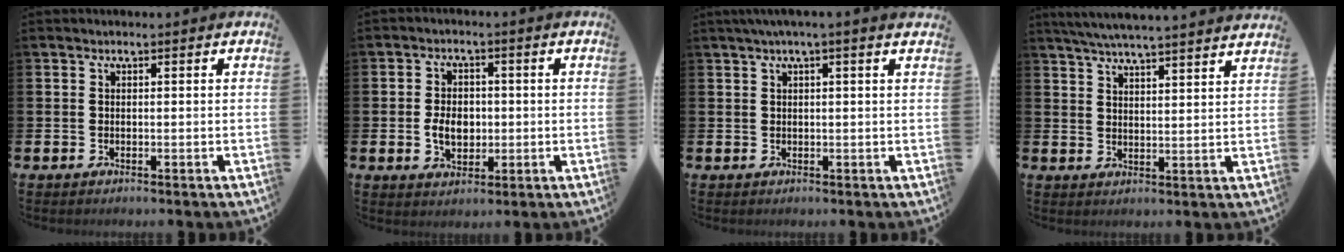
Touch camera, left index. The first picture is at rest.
{"total": 4.4, "force": [-0.4, 3.1, 3.0], "torque": [-0.039, 0.001, -0.015]}
{"total": 1.8, "force": [1.2, -0.3, 1.4], "torque": [-0.030, 0.001, 0.021]}
{"total": 5.7, "force": [5.6, -0.4, 1.1], "torque": [-0.043, -0.028, 0.100]}